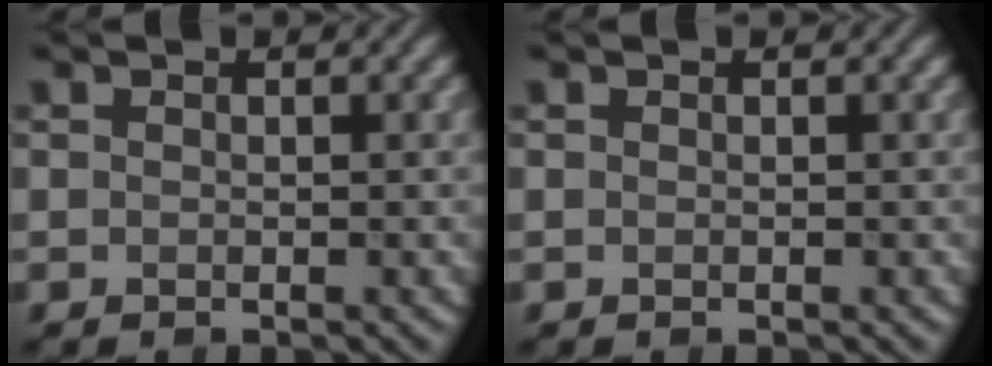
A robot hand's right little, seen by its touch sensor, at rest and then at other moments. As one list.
[{"total": 0.0}]